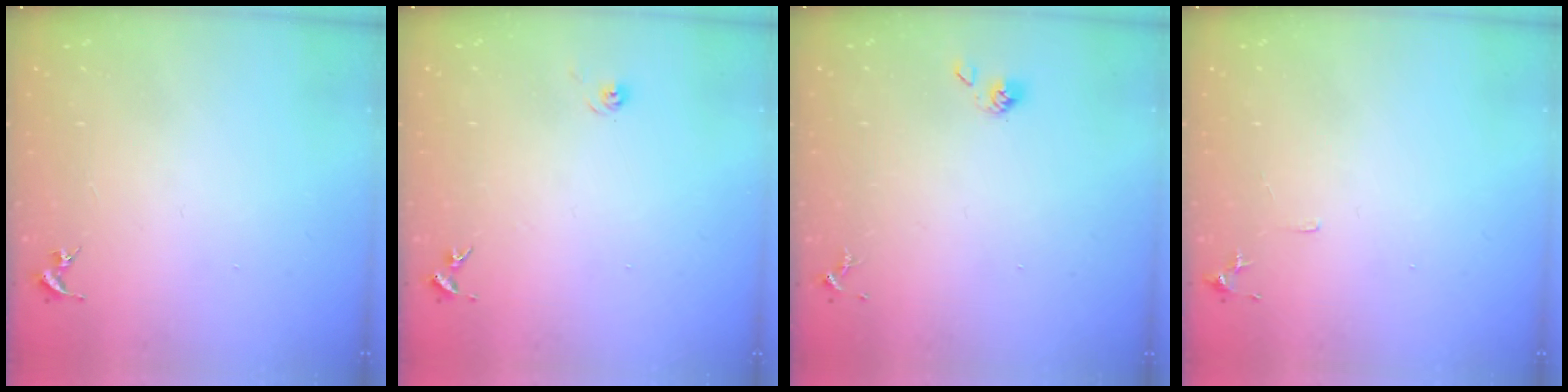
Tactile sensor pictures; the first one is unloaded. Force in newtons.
{"total": 5.8, "press": 5.8, "slide": 0.5}
{"total": 3.6, "press": 3.4, "slide": 1.3}
{"total": 5.7, "press": 5.6, "slide": 0.6}